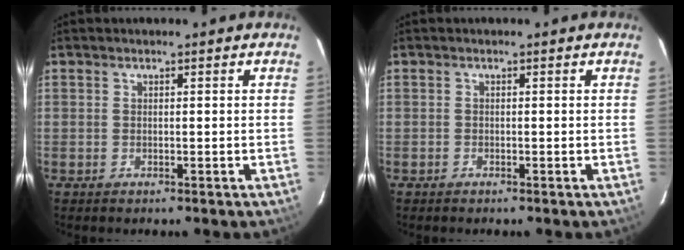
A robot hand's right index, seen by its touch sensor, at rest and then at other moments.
{"total": 0.0}